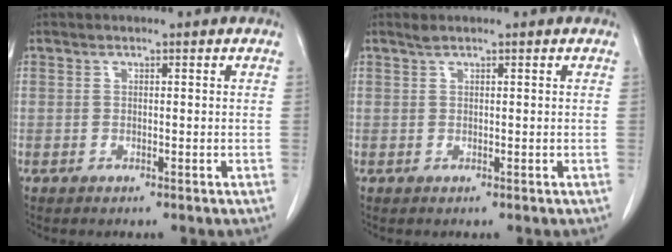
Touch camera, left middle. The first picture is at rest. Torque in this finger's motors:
{"motor_torque": [0.02, -0.01, -0.03, 0.00]}